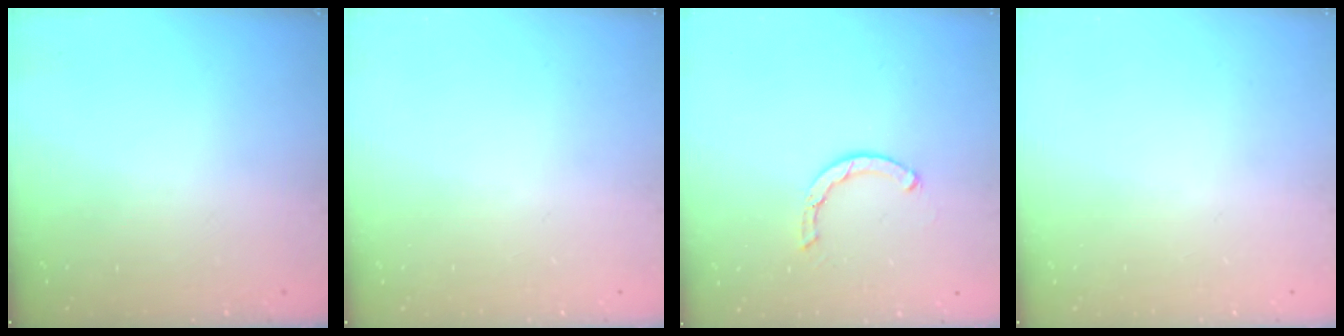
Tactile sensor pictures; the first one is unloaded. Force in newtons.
{"total": 0.0}
{"total": 2.5, "press": 2.5, "slide": 0.1}
{"total": 0.0}